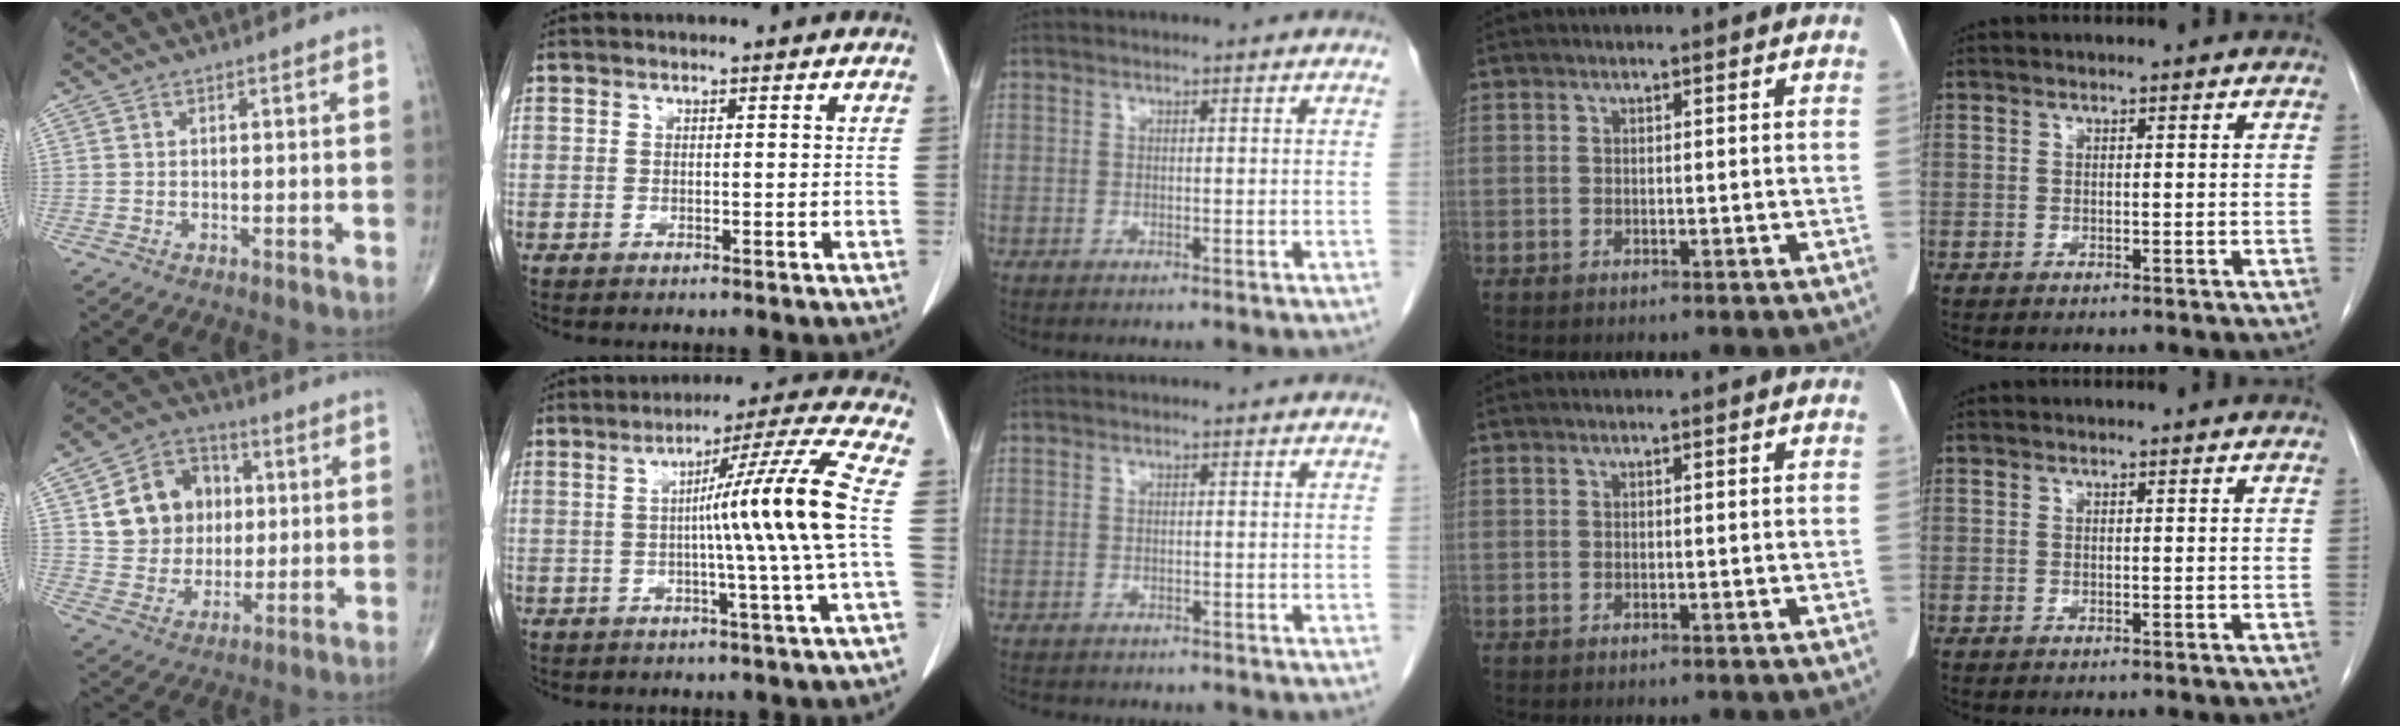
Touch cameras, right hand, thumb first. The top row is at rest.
{"thumb": {"total": 14.1, "force": [3.0, 11.9, 6.9], "torque": [-0.074, 0.007, 0.056]}, "index": {"total": 12.6, "force": [-0.3, -3.2, 12.2], "torque": [-0.181, 0.001, -0.001]}, "middle": {"total": 4.4, "force": [-3.8, 1.7, 1.5], "torque": [-0.025, -0.005, -0.048]}}